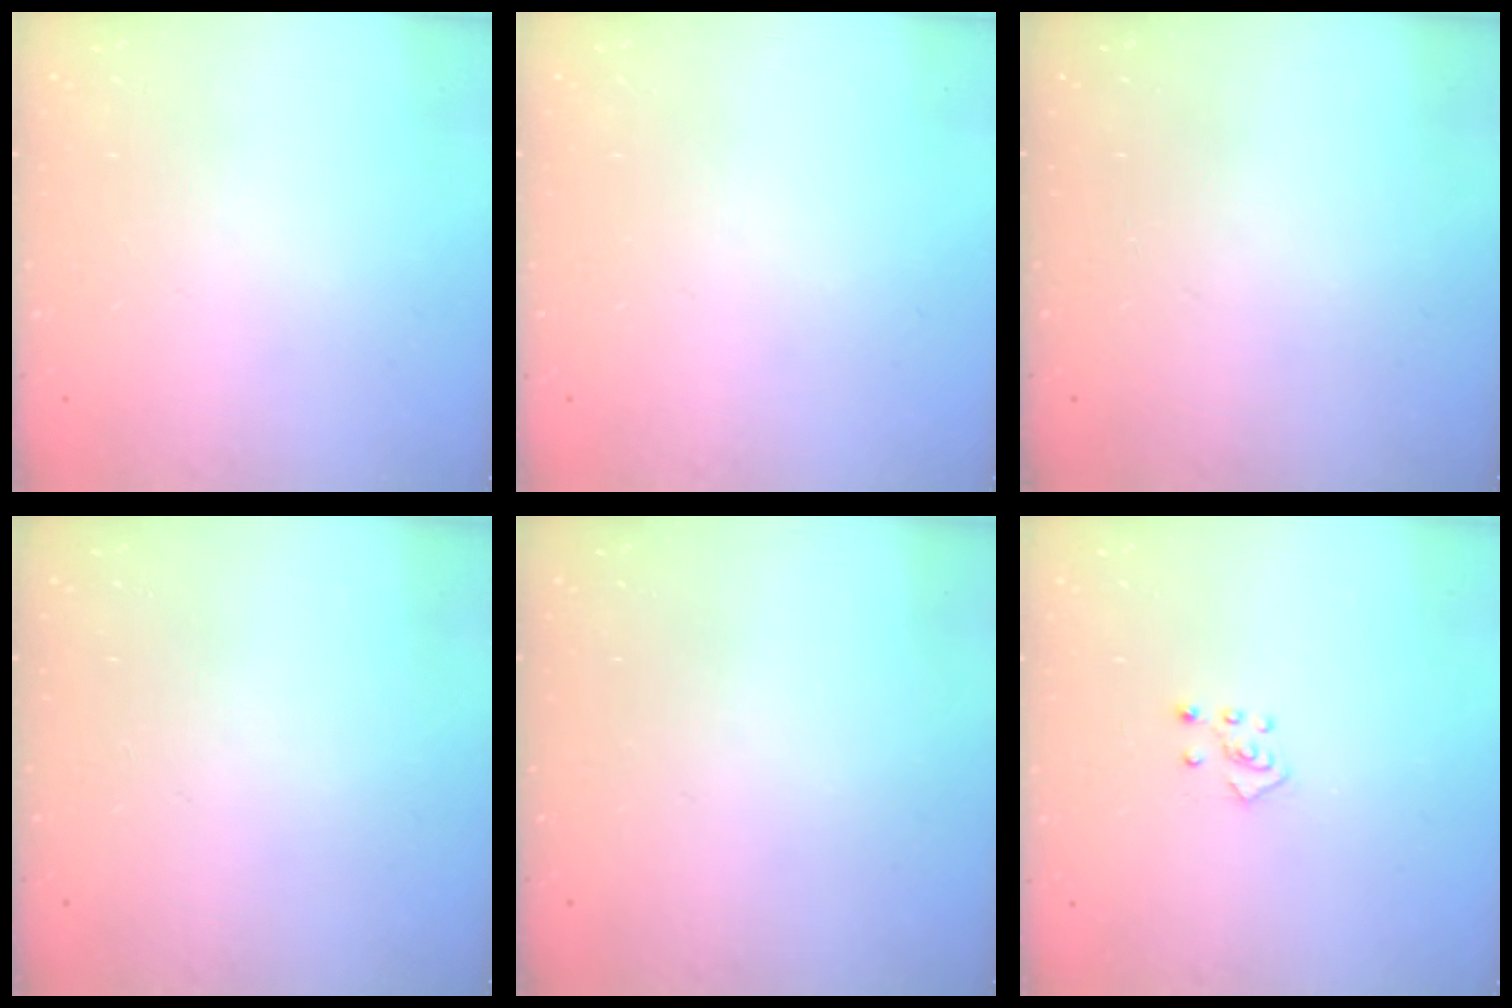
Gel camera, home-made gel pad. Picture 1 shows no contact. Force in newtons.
{"total": 0.0}
{"total": 0.0}
{"total": 0.0}
{"total": 0.0}
{"total": 4.7, "press": 4.6, "slide": 0.6}